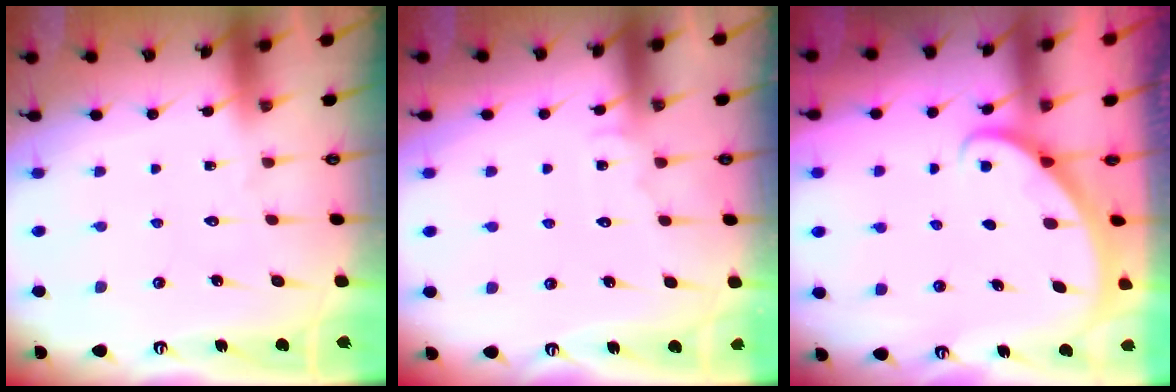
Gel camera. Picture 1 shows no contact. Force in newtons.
{"total": 5.5, "press": 5.5, "slide": 0.3}
{"total": 2.0, "press": 2.0, "slide": 0.1}